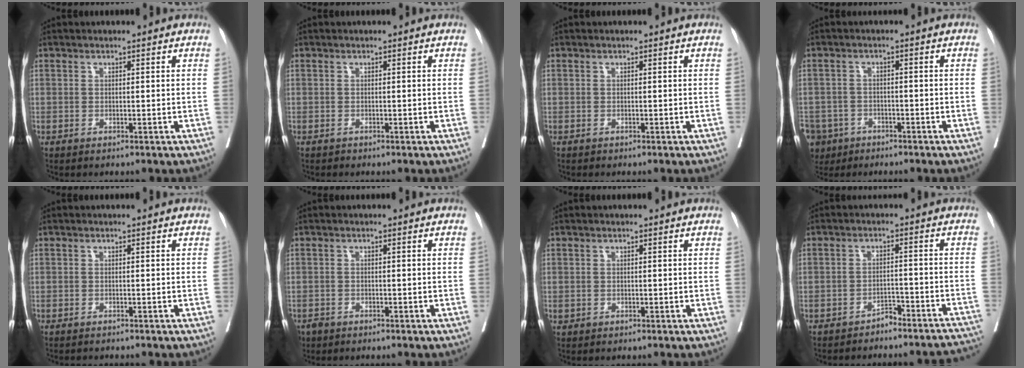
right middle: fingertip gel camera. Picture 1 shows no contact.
{"total": 0.0}
{"total": 0.0}
{"total": 10.1, "force": [-6.0, 7.8, 2.5], "torque": [-0.083, -0.008, -0.096]}
{"total": 1.4, "force": [-1.3, 0.1, 0.3], "torque": [-0.008, -0.004, -0.019]}
{"total": 1.9, "force": [-1.5, 1.2, 0.2], "torque": [-0.009, 0.001, -0.027]}
{"total": 0.0}
{"total": 9.4, "force": [-8.9, 2.1, 2.1], "torque": [0.004, 0.019, -0.104]}